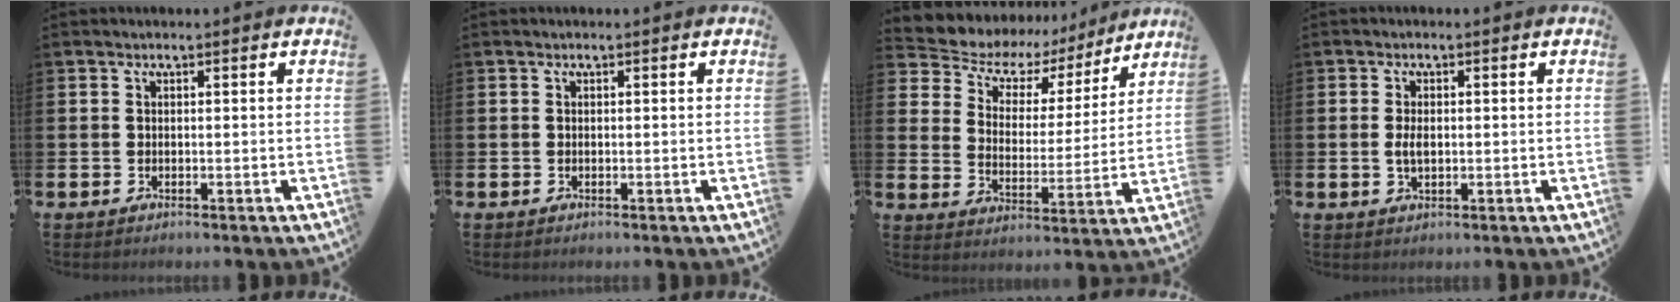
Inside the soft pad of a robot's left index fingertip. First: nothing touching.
{"total": 0.0}
{"total": 5.4, "force": [4.0, 3.6, 0.8], "torque": [-0.045, -0.034, 0.061]}
{"total": 2.5, "force": [0.1, 1.2, 2.2], "torque": [-0.036, 0.002, -0.001]}